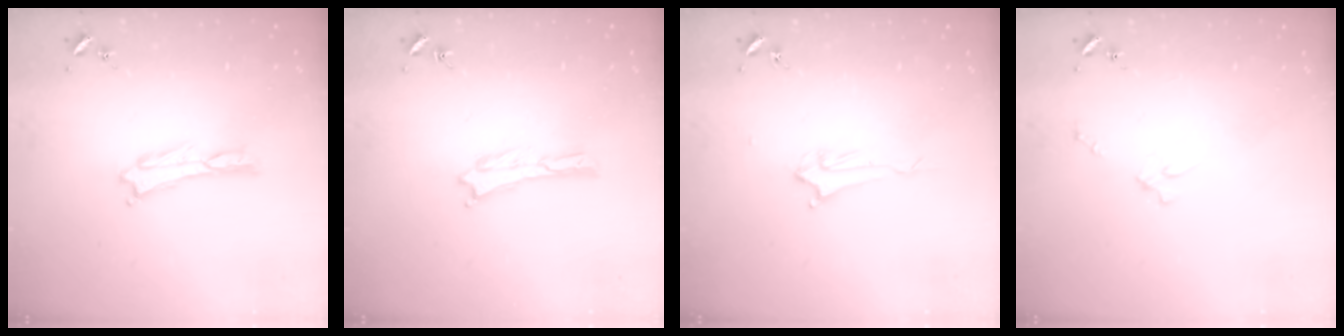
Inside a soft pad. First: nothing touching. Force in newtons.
{"total": 0.0}
{"total": 2.2, "press": 2.2, "slide": 0.3}
{"total": 2.3, "press": 2.2, "slide": 0.3}